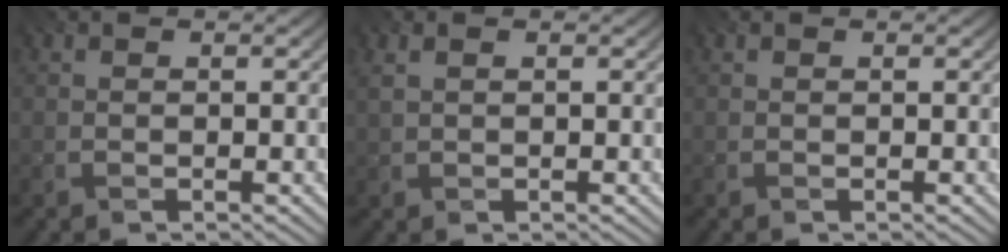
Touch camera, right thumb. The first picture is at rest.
{"total": 1.1, "force": [0.4, 0.5, 0.9], "torque": [-0.021, 0.002, 0.003]}
{"total": 0.0}